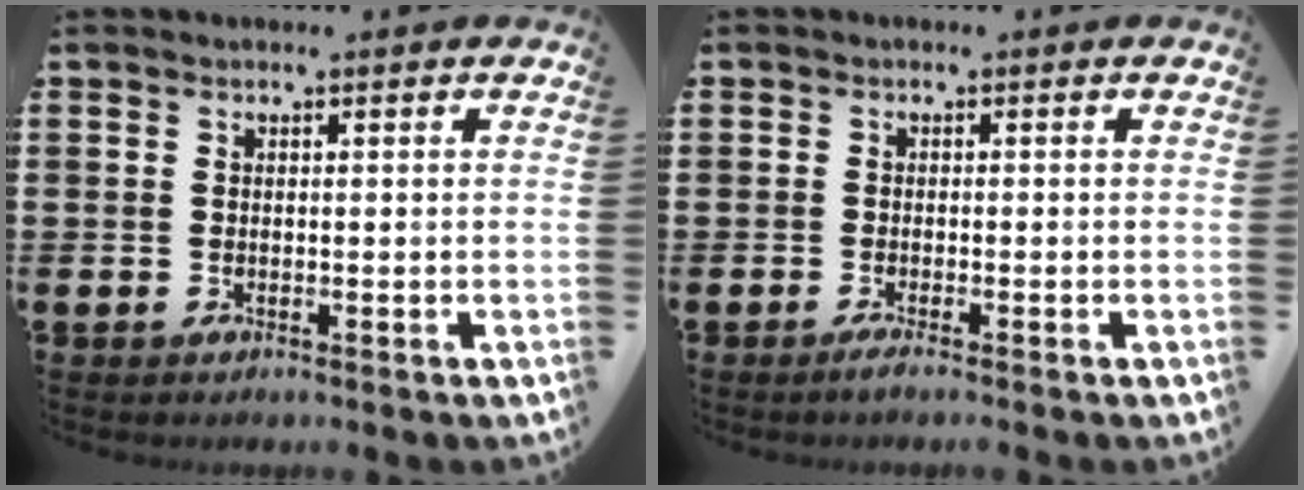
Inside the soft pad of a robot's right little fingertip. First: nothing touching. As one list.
[{"total": 0.9, "force": [-0.6, 0.0, 0.6], "torque": [-0.009, -0.003, -0.011]}]